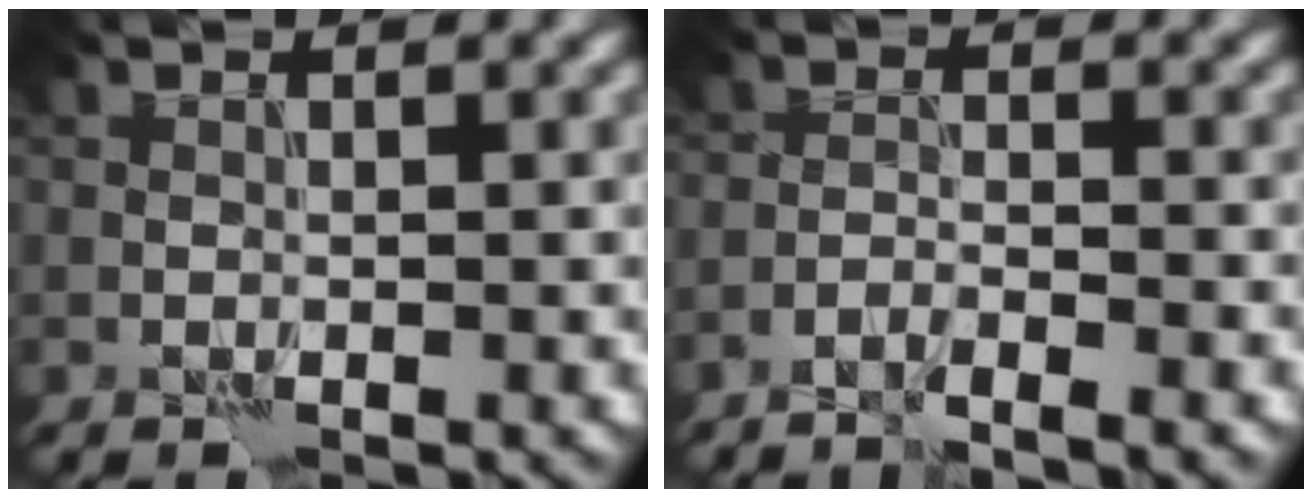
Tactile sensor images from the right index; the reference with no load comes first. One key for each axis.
{"total": 2.1, "fx": -1.9, "fy": -0.1, "fz": 0.9, "tx": -0.016, "ty": 0.003, "tz": -0.039}